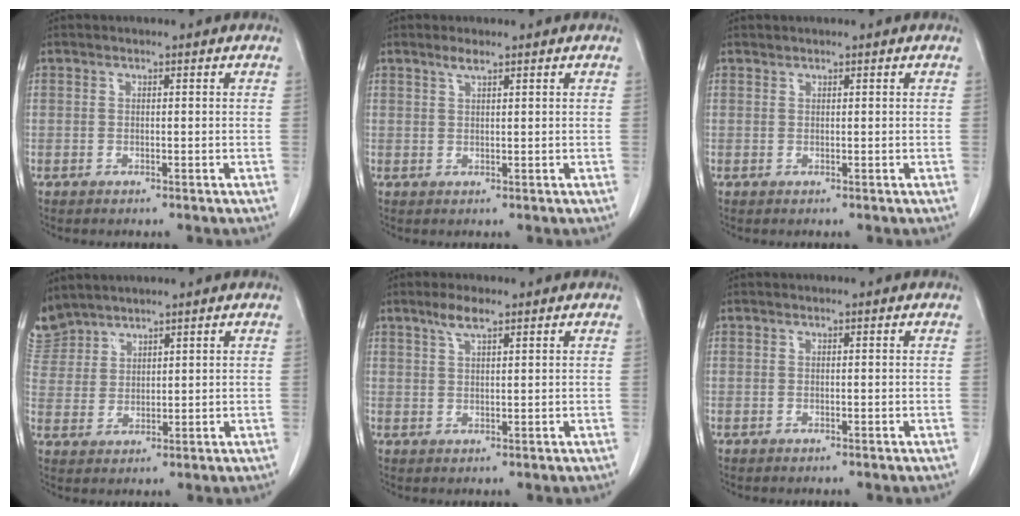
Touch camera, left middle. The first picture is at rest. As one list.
[{"total": 1.5, "force": [1.1, 0.0, 1.0], "torque": [-0.021, 0.002, 0.024]}, {"total": 0.0}, {"total": 5.9, "force": [5.6, 1.8, -0.1], "torque": [-0.007, 0.008, 0.125]}, {"total": 3.2, "force": [2.2, 0.5, 2.2], "torque": [-0.049, 0.004, 0.045]}, {"total": 0.0}]